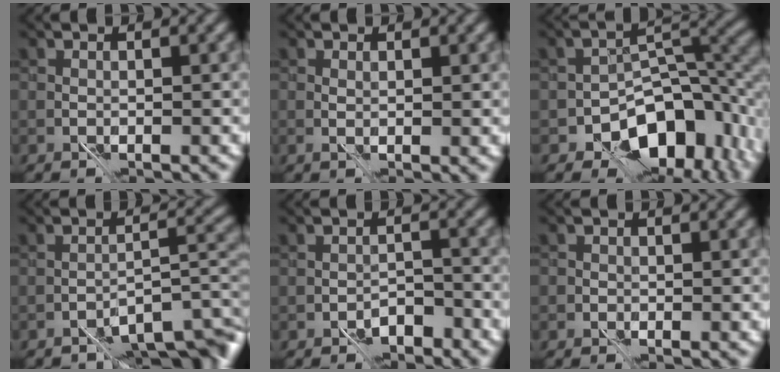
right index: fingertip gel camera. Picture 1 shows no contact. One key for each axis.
{"total": 0.7, "fx": 0.5, "fy": 0.0, "fz": 0.4, "tx": -0.006, "ty": 0.000, "tz": 0.011}
{"total": 11.3, "fx": -5.9, "fy": 6.4, "fz": 7.2, "tx": -0.087, "ty": -0.008, "tz": -0.097}
{"total": 6.1, "fx": -4.4, "fy": 1.8, "fz": 3.9, "tx": -0.040, "ty": 0.003, "tz": -0.070}
{"total": 2.8, "fx": -2.2, "fy": 1.2, "fz": 1.3, "tx": -0.011, "ty": 0.002, "tz": -0.037}
{"total": 0.6, "fx": -0.2, "fy": 0.6, "fz": 0.0, "tx": 0.006, "ty": -0.002, "tz": -0.007}